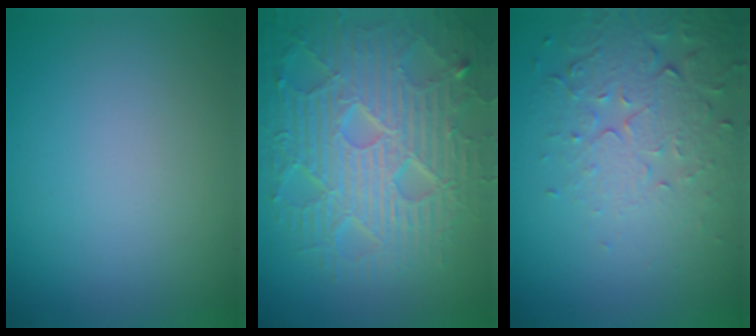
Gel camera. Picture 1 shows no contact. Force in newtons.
{"total": 9.0, "press": 6.5, "slide": 6.3}
{"total": 5.2, "press": 3.8, "slide": 3.5}